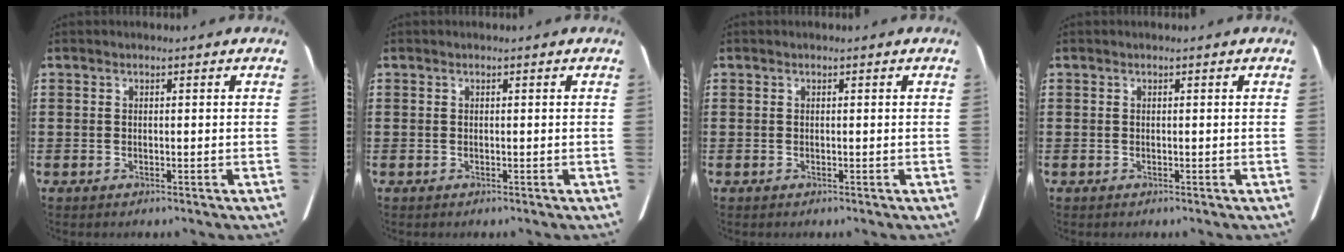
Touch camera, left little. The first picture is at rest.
{"total": 0.0}
{"total": 0.0}
{"total": 0.0}